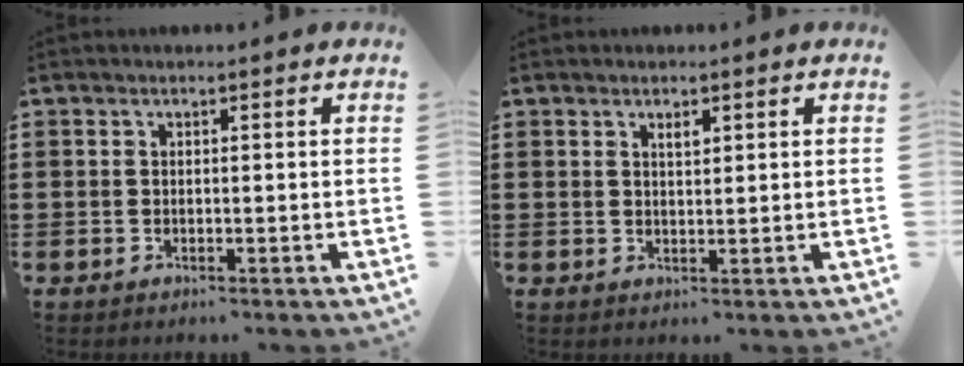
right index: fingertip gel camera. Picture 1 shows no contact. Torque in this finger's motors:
{"motor_torque": [0.61, 0.61, 0.05, 0.00]}